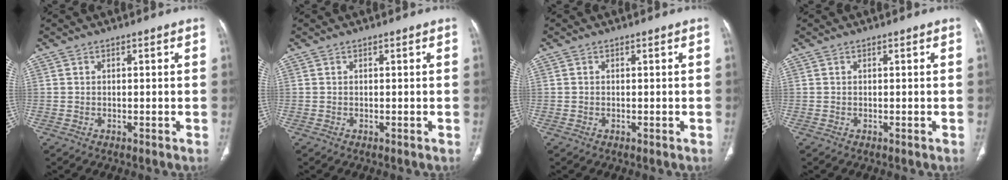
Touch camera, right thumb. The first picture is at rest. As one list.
[{"total": 0.0}, {"total": 0.0}, {"total": 0.0}]